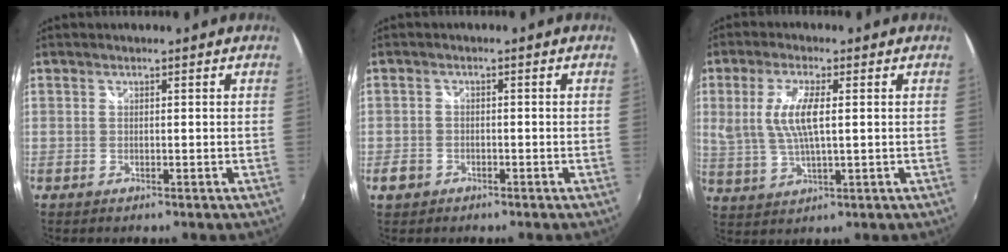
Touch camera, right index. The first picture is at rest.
{"total": 2.9, "force": [-1.8, 2.1, 0.9], "torque": [-0.023, -0.002, -0.031]}
{"total": 7.8, "force": [1.2, 2.1, 7.4], "torque": [-0.154, -0.001, 0.031]}